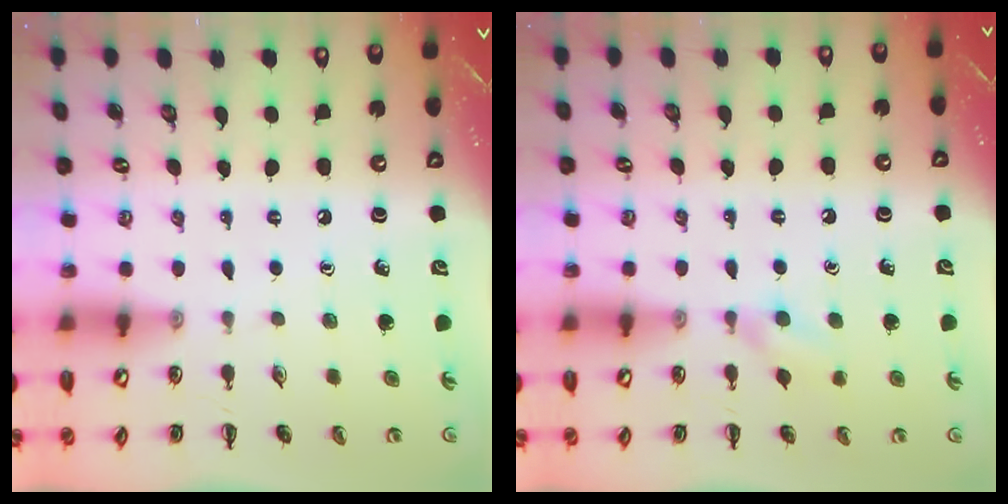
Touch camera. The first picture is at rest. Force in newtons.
{"total": 4.0, "press": 3.7, "slide": 1.4}